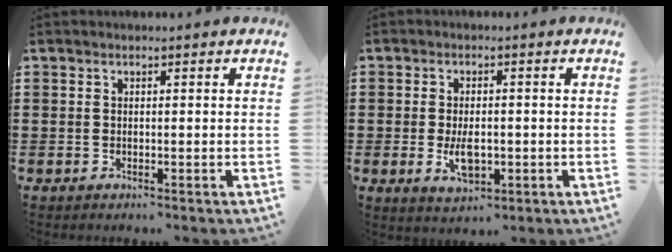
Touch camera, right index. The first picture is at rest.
{"total": 4.6, "force": [-0.8, 2.5, 3.8], "torque": [-0.074, -0.005, -0.018]}